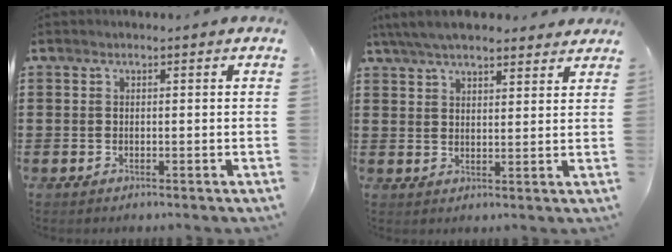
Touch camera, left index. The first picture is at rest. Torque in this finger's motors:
{"motor_torque": [2.14, 0.00, 0.44, 0.21]}